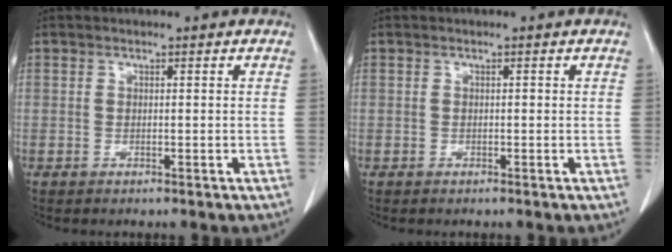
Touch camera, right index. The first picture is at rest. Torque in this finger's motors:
{"motor_torque": [0.07, -0.05, 0.03, 0.01]}